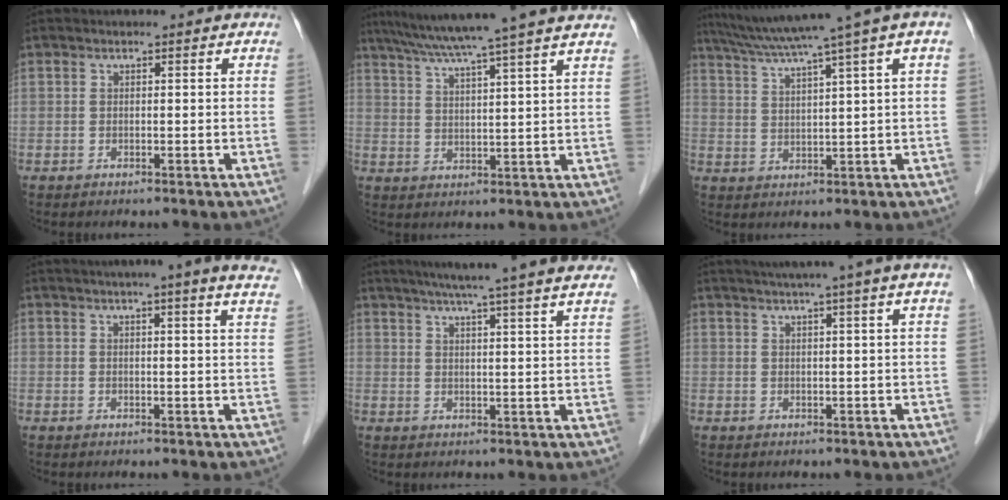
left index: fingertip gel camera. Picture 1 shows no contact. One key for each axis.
{"total": 14.6, "fx": 12.1, "fy": -1.7, "fz": 7.9, "tx": -0.133, "ty": 0.011, "tz": 0.165}
{"total": 12.1, "fx": 8.3, "fy": -1.6, "fz": 8.6, "tx": -0.144, "ty": 0.021, "tz": 0.122}
{"total": 12.9, "fx": 10.6, "fy": -0.3, "fz": 7.3, "tx": -0.099, "ty": 0.003, "tz": 0.112}
{"total": 18.6, "fx": 15.7, "fy": -0.6, "fz": 9.9, "tx": -0.155, "ty": 0.012, "tz": 0.197}
{"total": 8.7, "fx": 6.9, "fy": -1.8, "fz": 5.0, "tx": -0.067, "ty": 0.020, "tz": 0.079}